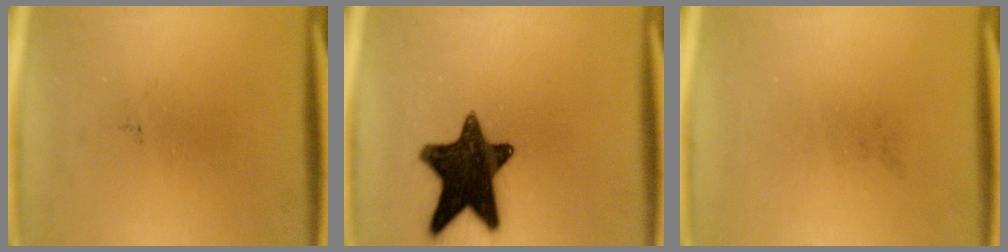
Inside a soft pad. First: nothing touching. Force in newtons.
{"total": 15.2}
{"total": 0.0}